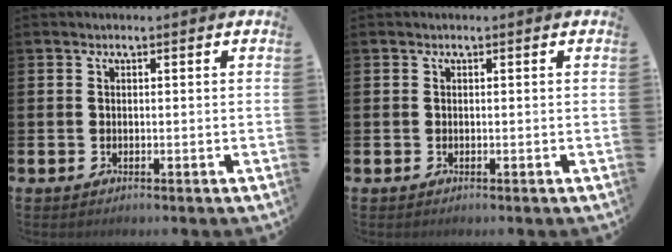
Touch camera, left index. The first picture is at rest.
{"total": 0.0}